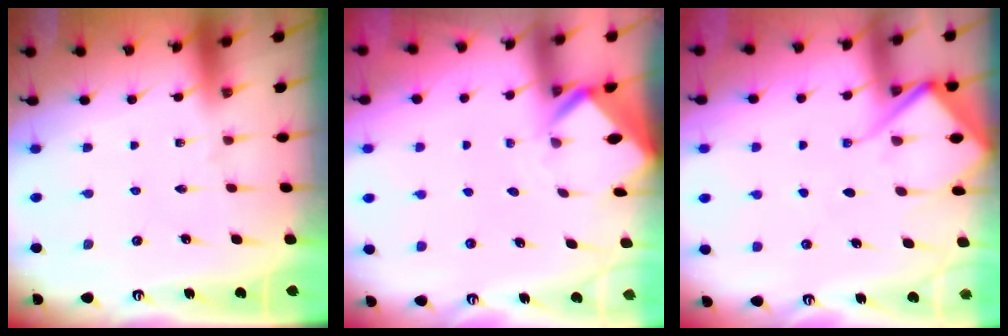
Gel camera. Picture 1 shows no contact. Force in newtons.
{"total": 2.7, "press": 2.7, "slide": 0.2}
{"total": 8.5, "press": 8.5, "slide": 0.8}